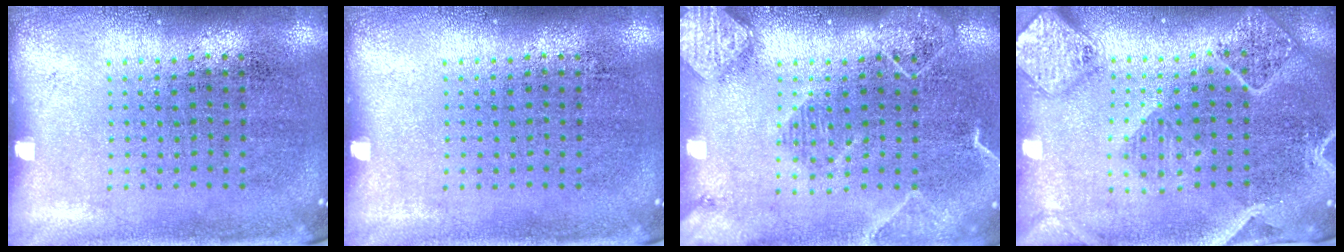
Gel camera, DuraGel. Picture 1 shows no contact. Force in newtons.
{"total": 0.0}
{"total": 2.3, "press": 2.0, "slide": 1.0}
{"total": 2.4, "press": 2.2, "slide": 0.9}